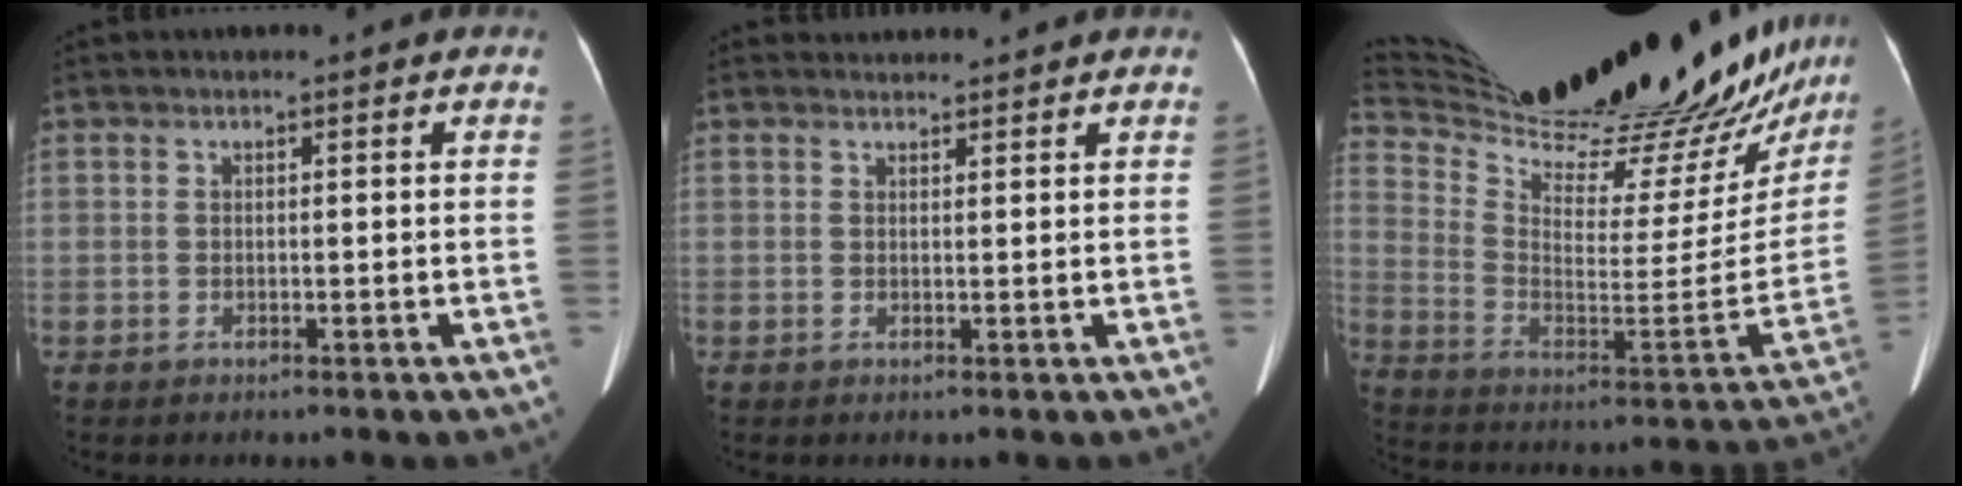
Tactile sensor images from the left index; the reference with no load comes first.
{"total": 1.6, "force": [1.5, 0.3, -0.5], "torque": [0.000, 0.017, 0.028]}
{"total": 36.3, "force": [32.2, 7.3, 15.1], "torque": [-0.261, -0.093, 0.444]}